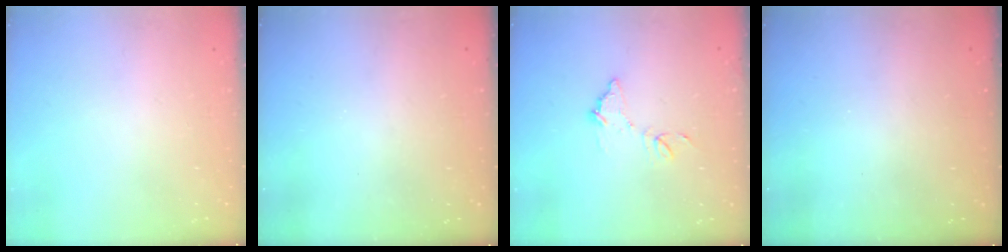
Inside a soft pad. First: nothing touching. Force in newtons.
{"total": 3.1, "press": 3.1, "slide": 0.1}
{"total": 8.4, "press": 8.4, "slide": 0.2}
{"total": 3.0, "press": 3.0, "slide": 0.1}